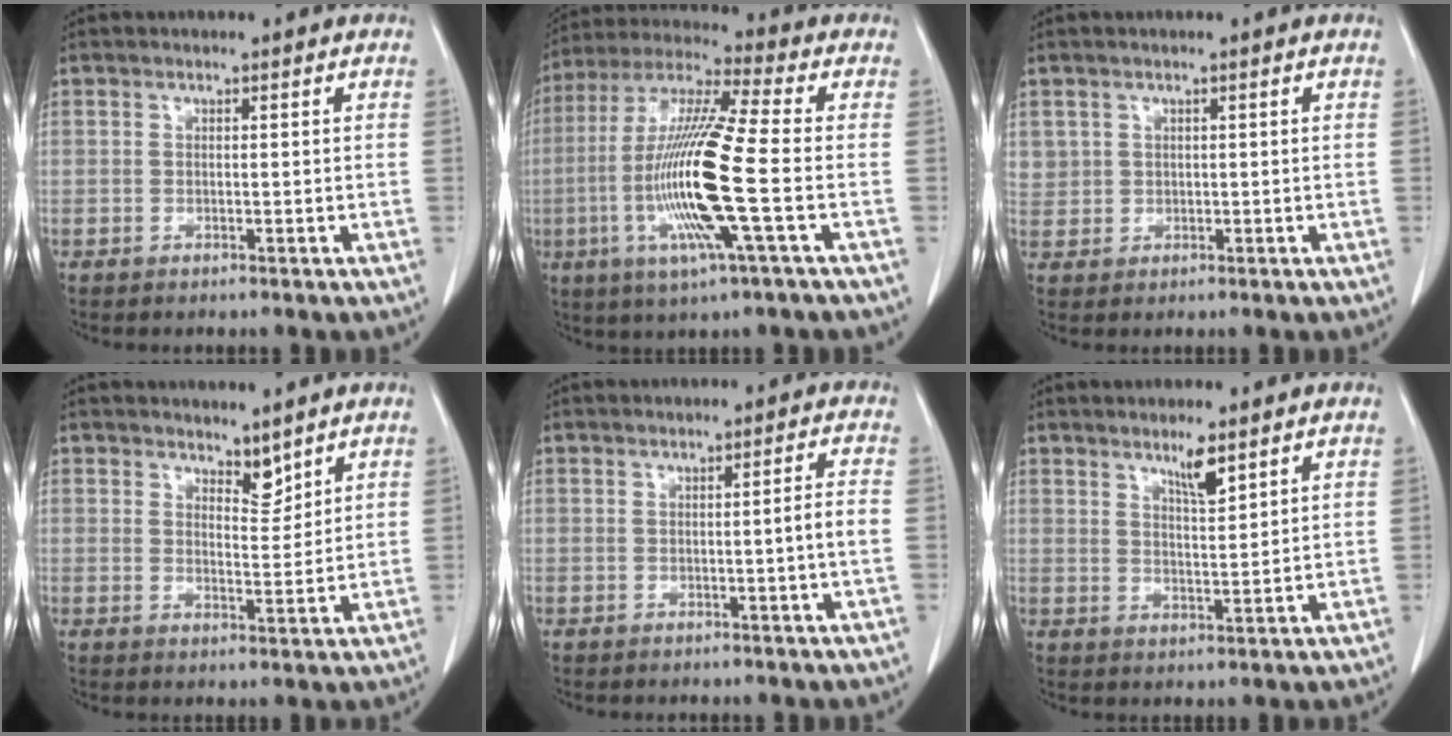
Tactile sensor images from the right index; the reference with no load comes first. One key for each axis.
{"total": 16.8, "fx": -3.5, "fy": 0.2, "fz": 16.4, "tx": -0.341, "ty": -0.011, "tz": -0.075}
{"total": 2.8, "fx": 1.2, "fy": 2.5, "fz": 0.3, "tx": 0.006, "ty": 0.007, "tz": 0.025}
{"total": 3.3, "fx": 2.8, "fy": 1.2, "fz": 1.1, "tx": -0.015, "ty": -0.008, "tz": 0.051}
{"total": 2.6, "fx": -0.6, "fy": -0.7, "fz": 2.4, "tx": -0.033, "ty": -0.001, "tz": -0.008}
{"total": 4.0, "fx": 2.8, "fy": 0.3, "fz": 2.8, "tx": -0.050, "ty": -0.006, "tz": 0.052}